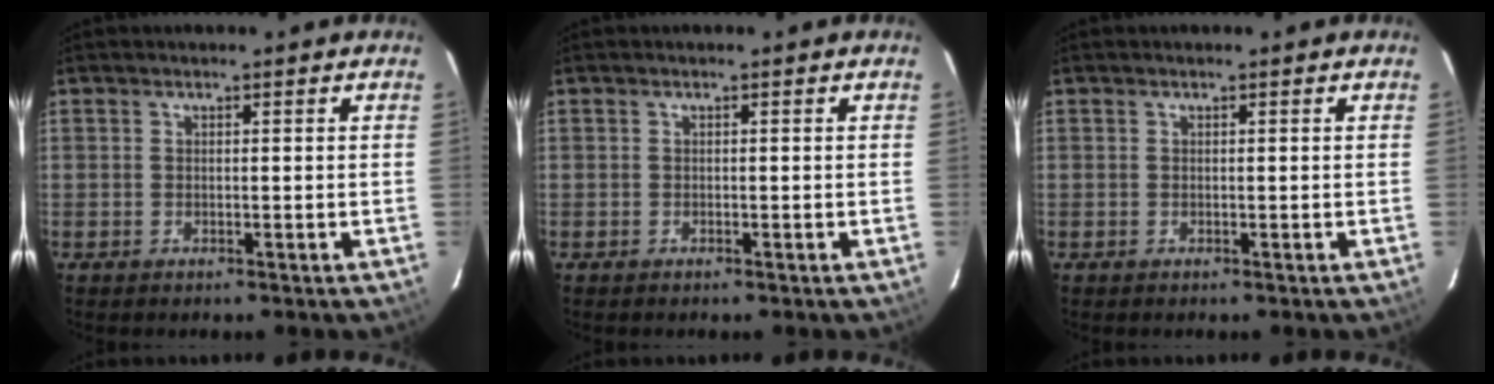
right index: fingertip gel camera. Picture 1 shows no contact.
{"total": 0.0}
{"total": 0.0}